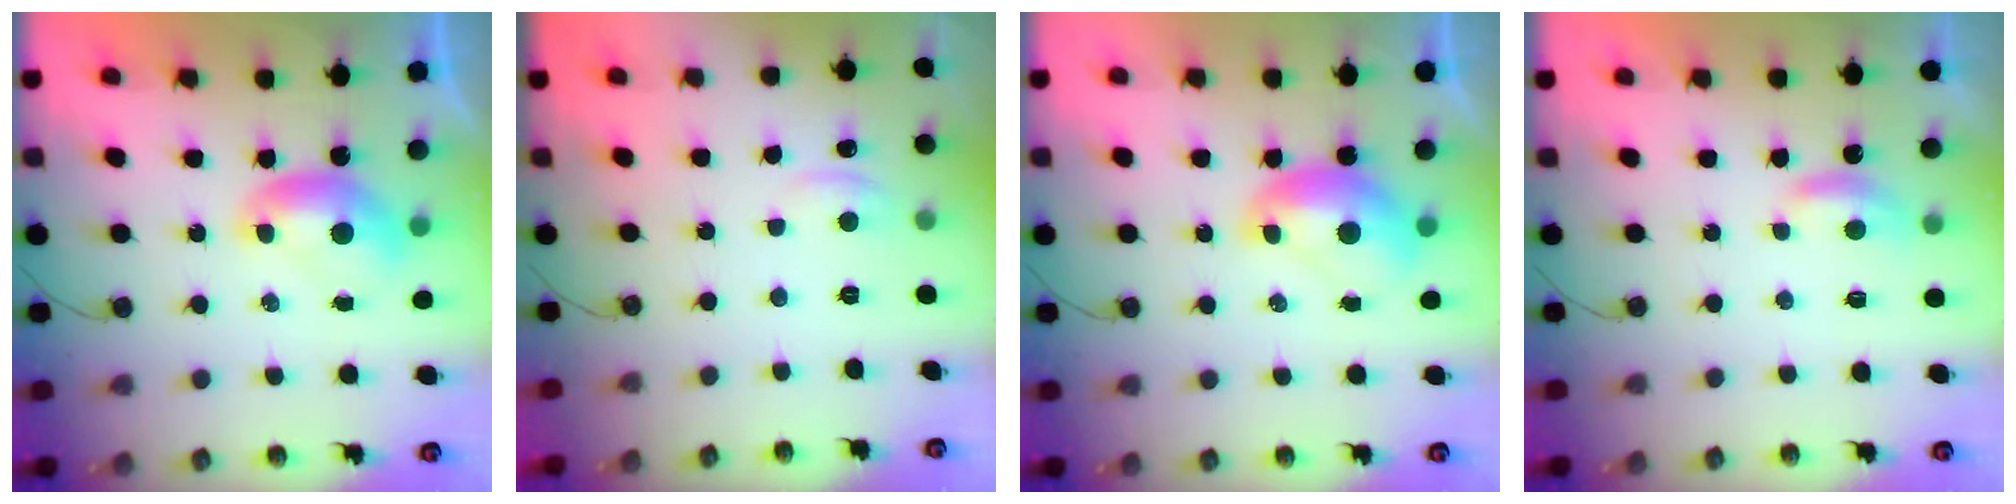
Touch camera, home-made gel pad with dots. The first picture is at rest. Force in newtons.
{"total": 1.7, "press": 1.6, "slide": 0.6}
{"total": 1.6, "press": 1.6, "slide": 0.2}
{"total": 1.1, "press": 0.8, "slide": 0.7}